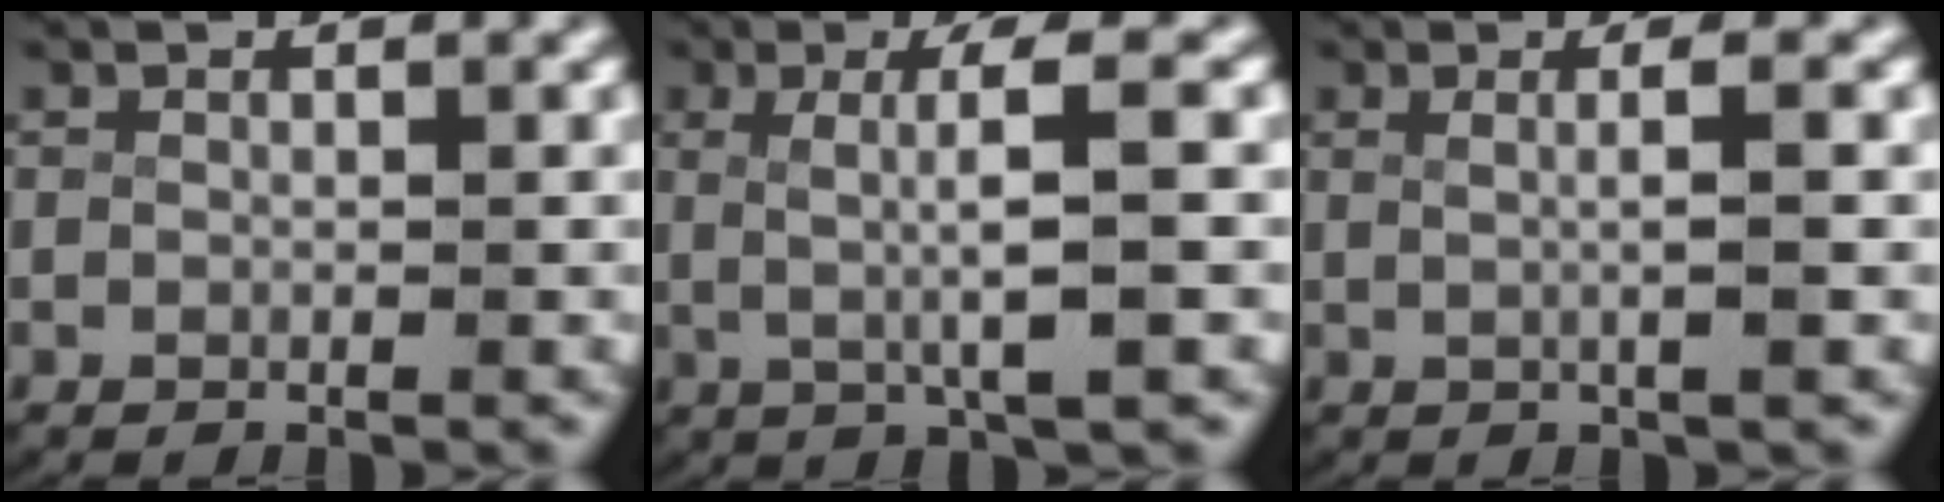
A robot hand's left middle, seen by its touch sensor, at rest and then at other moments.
{"total": 5.2, "force": [0.8, 0.3, 5.1], "torque": [-0.081, 0.003, 0.016]}
{"total": 2.5, "force": [0.4, -0.1, 2.5], "torque": [-0.042, 0.000, 0.009]}